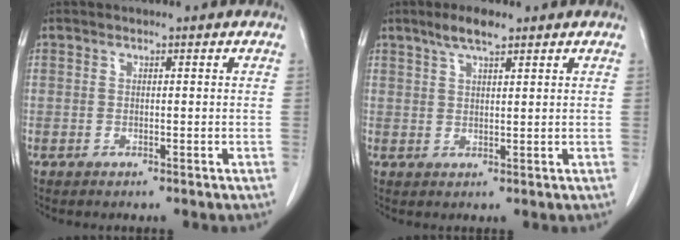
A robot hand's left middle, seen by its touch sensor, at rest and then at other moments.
{"total": 4.1, "force": [2.9, 0.8, 2.8], "torque": [-0.058, 0.006, 0.055]}